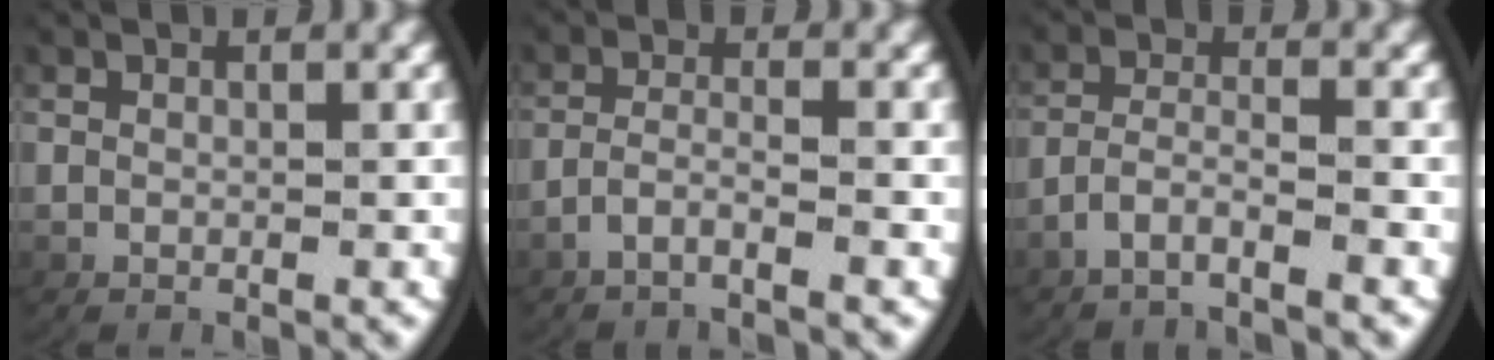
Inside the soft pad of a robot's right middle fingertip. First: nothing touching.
{"total": 2.3, "force": [-1.8, 0.0, 1.4], "torque": [-0.037, -0.008, -0.031]}
{"total": 3.2, "force": [-2.6, 0.4, 1.7], "torque": [-0.042, -0.008, -0.044]}